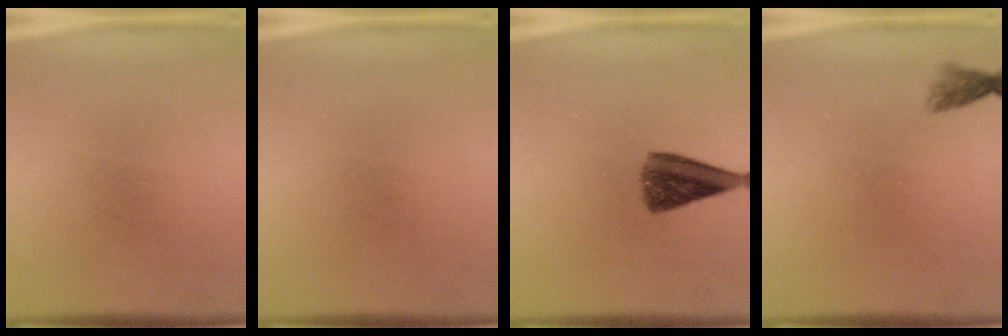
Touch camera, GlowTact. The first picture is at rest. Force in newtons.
{"total": 0.0}
{"total": 6.9}
{"total": 1.5}